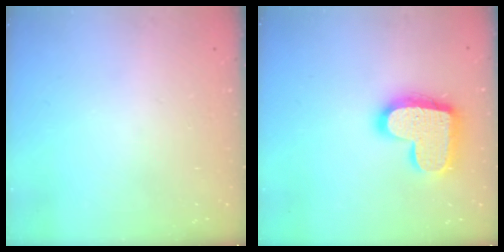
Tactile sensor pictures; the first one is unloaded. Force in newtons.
{"total": 18.3, "press": 18.2, "slide": 1.1}